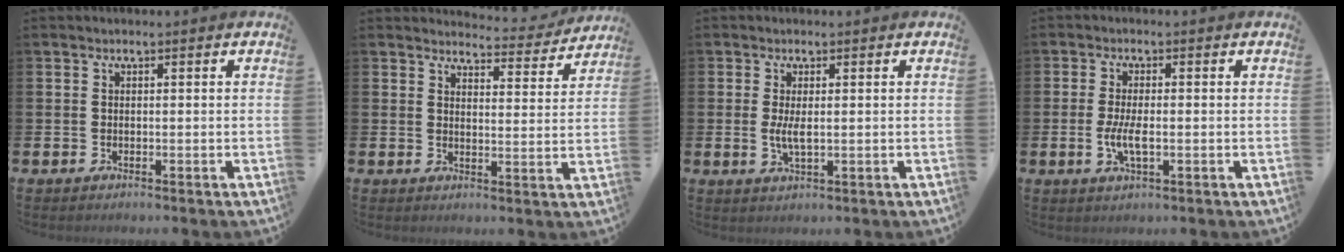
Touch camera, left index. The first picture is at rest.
{"total": 4.0, "force": [3.9, 0.7, 0.5], "torque": [-0.013, -0.031, 0.065]}
{"total": 2.6, "force": [0.3, 0.8, 2.5], "torque": [-0.048, 0.001, 0.003]}
{"total": 3.7, "force": [-0.6, 1.3, 3.4], "torque": [-0.059, 0.002, -0.011]}